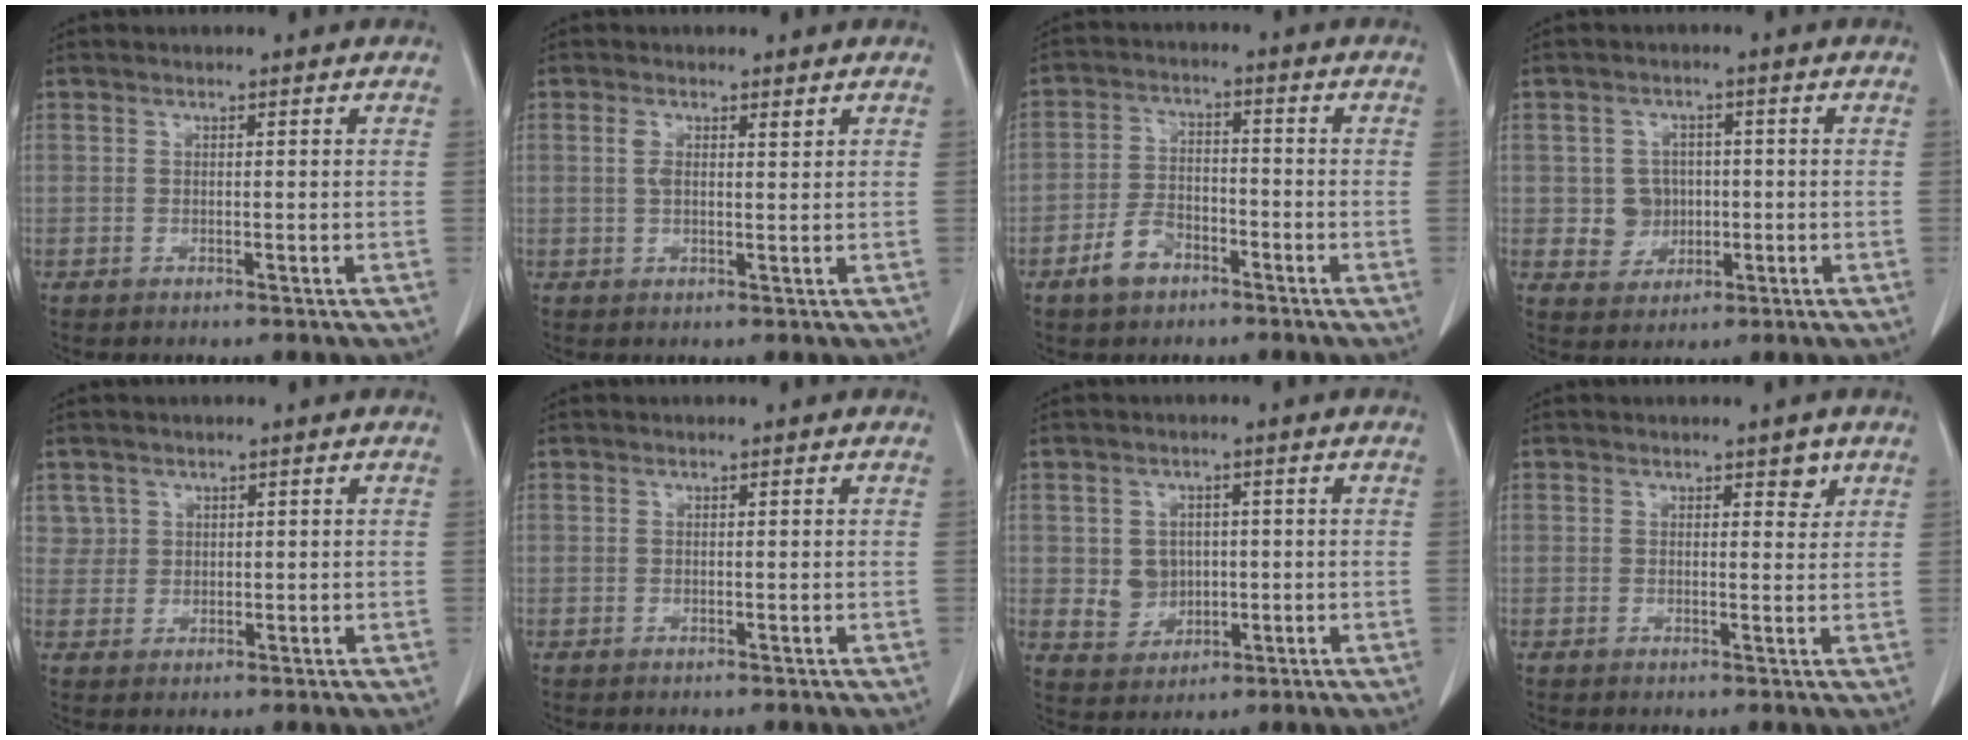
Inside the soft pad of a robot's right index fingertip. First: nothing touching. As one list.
[{"total": 2.8, "force": [1.3, 1.1, 2.2], "torque": [-0.046, 0.005, 0.026]}, {"total": 6.0, "force": [-3.5, 3.7, 3.3], "torque": [-0.072, 0.010, -0.060]}, {"total": 5.0, "force": [0.1, 4.7, 1.7], "torque": [-0.025, 0.009, 0.010]}, {"total": 3.0, "force": [1.6, 2.5, -0.2], "torque": [0.020, 0.002, 0.026]}, {"total": 0.0}, {"total": 5.3, "force": [0.3, 4.7, 2.5], "torque": [-0.040, 0.006, 0.019]}, {"total": 2.5, "force": [1.6, 1.1, 1.6], "torque": [-0.017, -0.006, 0.023]}]